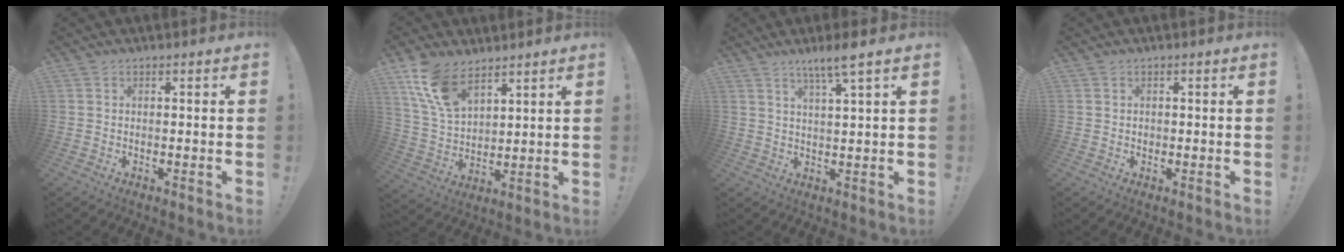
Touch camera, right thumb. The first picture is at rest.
{"total": 13.1, "force": [8.9, 6.7, 7.0], "torque": [-0.137, -0.040, 0.174]}
{"total": 6.5, "force": [4.4, -0.3, 4.8], "torque": [-0.083, -0.021, 0.068]}
{"total": 0.9, "force": [0.2, 0.9, 0.0], "torque": [0.006, 0.001, 0.002]}